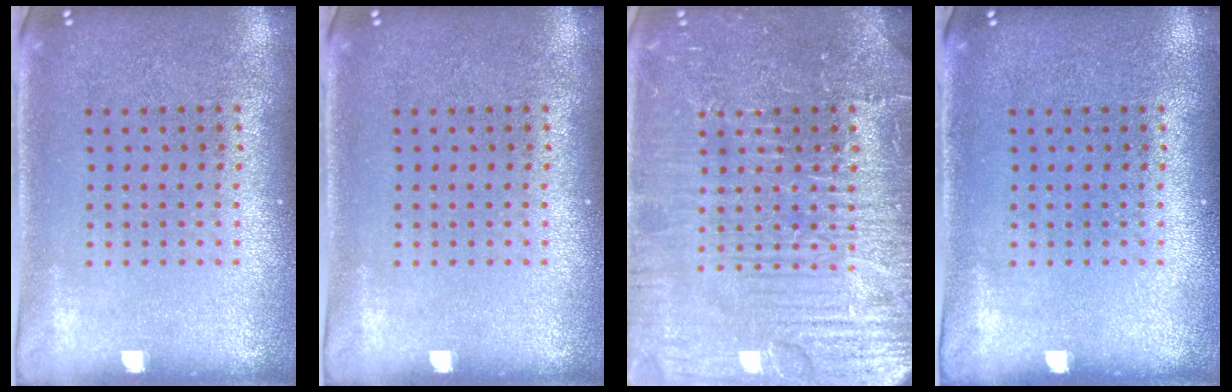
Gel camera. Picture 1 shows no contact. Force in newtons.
{"total": 0.0}
{"total": 7.6, "press": 7.6, "slide": 1.0}
{"total": 0.0}